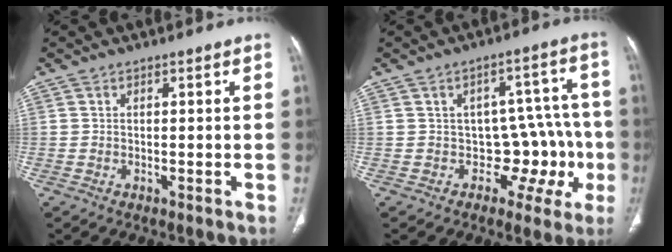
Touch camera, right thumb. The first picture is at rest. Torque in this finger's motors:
{"motor_torque": [-0.40, 0.58, 0.16, 0.49, 0.03]}